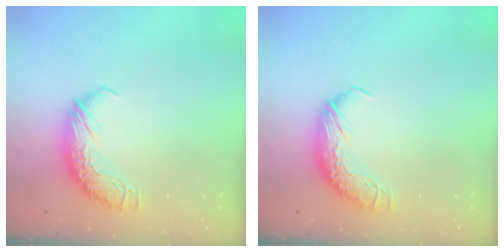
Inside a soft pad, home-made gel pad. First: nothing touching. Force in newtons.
{"total": 0.0}